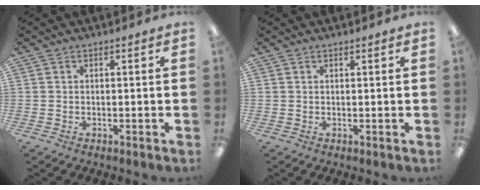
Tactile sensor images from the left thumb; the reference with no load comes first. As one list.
[{"total": 0.6, "force": [0.5, 0.1, 0.2], "torque": [-0.004, 0.001, 0.010]}]